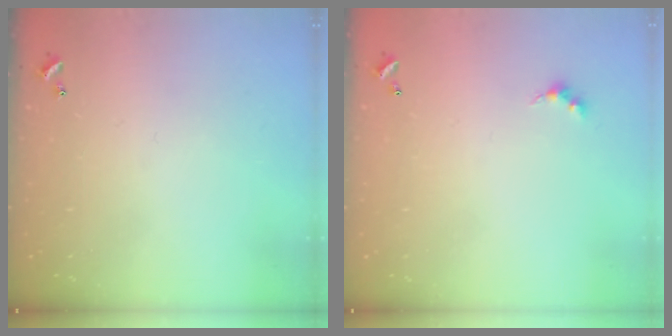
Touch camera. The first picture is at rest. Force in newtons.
{"total": 2.5, "press": 2.5, "slide": 0.4}